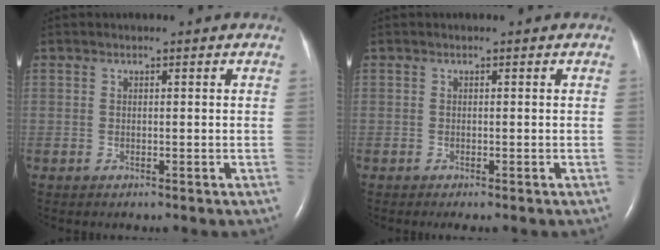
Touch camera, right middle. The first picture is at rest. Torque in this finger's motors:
{"motor_torque": [0.28, -0.19, -0.03, 0.01]}